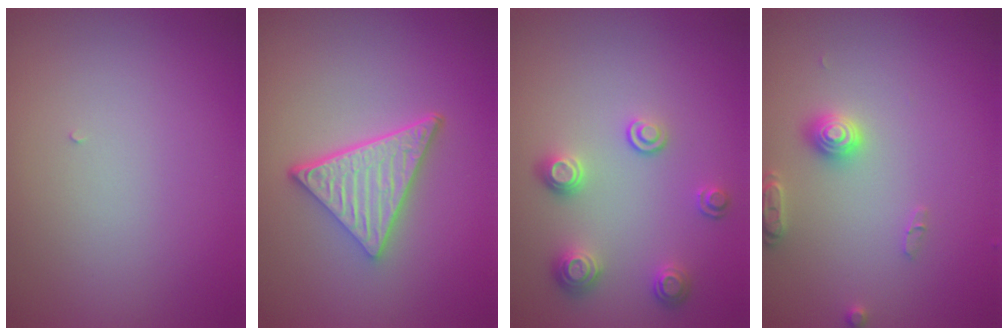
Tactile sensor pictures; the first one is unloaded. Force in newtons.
{"total": 5.1, "press": 3.8, "slide": 3.4}
{"total": 2.5, "press": 2.3, "slide": 0.9}
{"total": 2.5, "press": 2.5, "slide": 0.4}